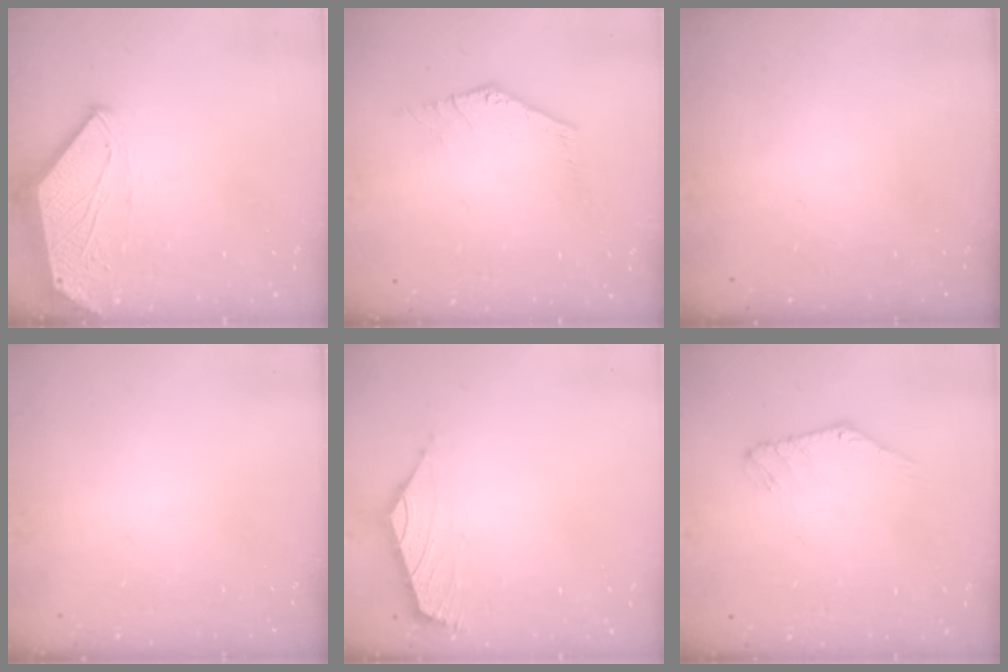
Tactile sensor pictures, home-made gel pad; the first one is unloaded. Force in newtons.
{"total": 0.0}
{"total": 0.0}
{"total": 0.0}
{"total": 1.6, "press": 1.5, "slide": 0.7}
{"total": 1.3, "press": 1.3, "slide": 0.1}